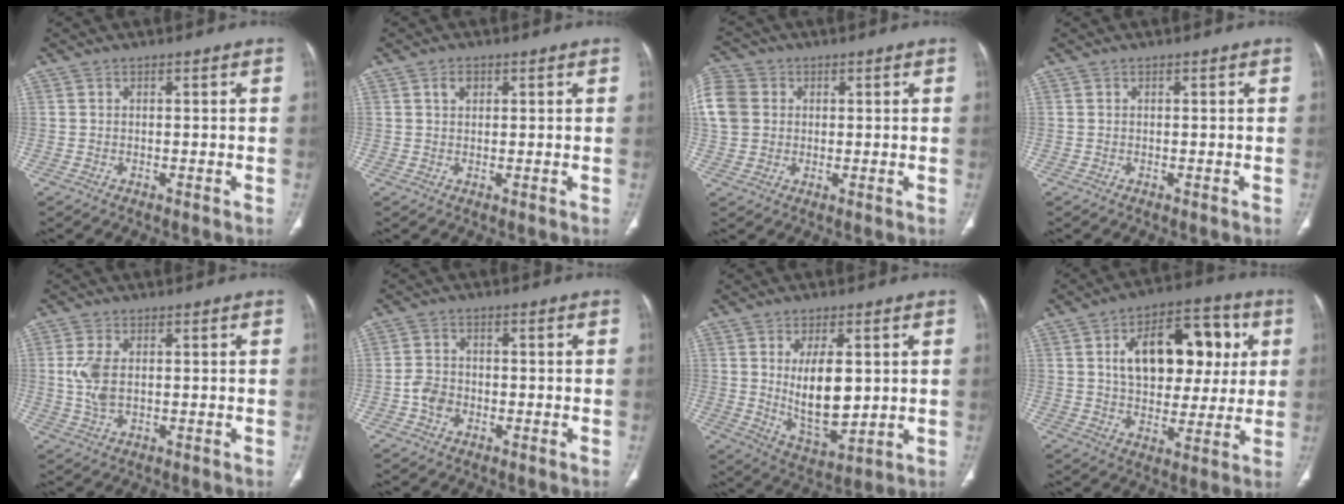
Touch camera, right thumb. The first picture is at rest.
{"total": 2.0, "force": [0.9, 1.4, 1.1], "torque": [-0.016, 0.000, 0.015]}
{"total": 13.5, "force": [2.4, 11.5, 6.7], "torque": [-0.170, 0.027, 0.046]}
{"total": 0.0}
{"total": 5.2, "force": [0.4, 2.9, 4.3], "torque": [-0.105, 0.001, 0.011]}
{"total": 4.1, "force": [-1.3, 3.2, 2.2], "torque": [-0.030, 0.012, -0.029]}
{"total": 12.1, "force": [1.5, 5.8, 10.5], "torque": [-0.151, -0.027, 0.042]}
{"total": 19.3, "force": [4.7, 11.7, 14.6], "torque": [-0.173, 0.014, 0.071]}